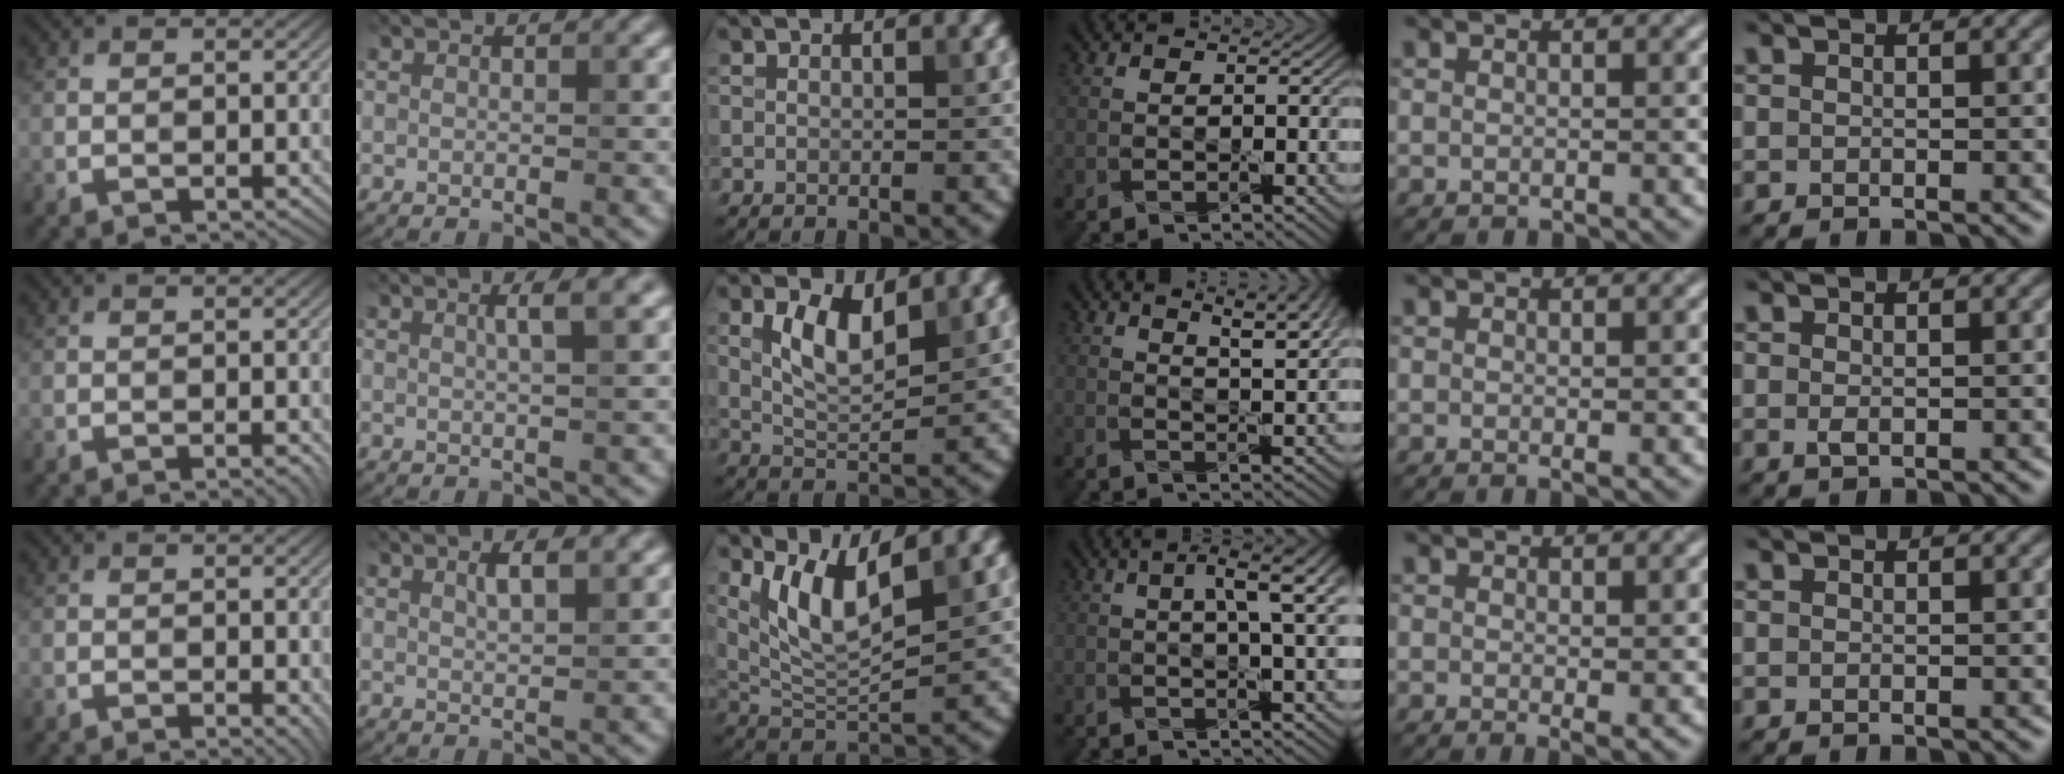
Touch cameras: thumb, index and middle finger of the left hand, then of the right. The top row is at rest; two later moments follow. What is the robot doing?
{"motion": "pour", "object": "sugar"}